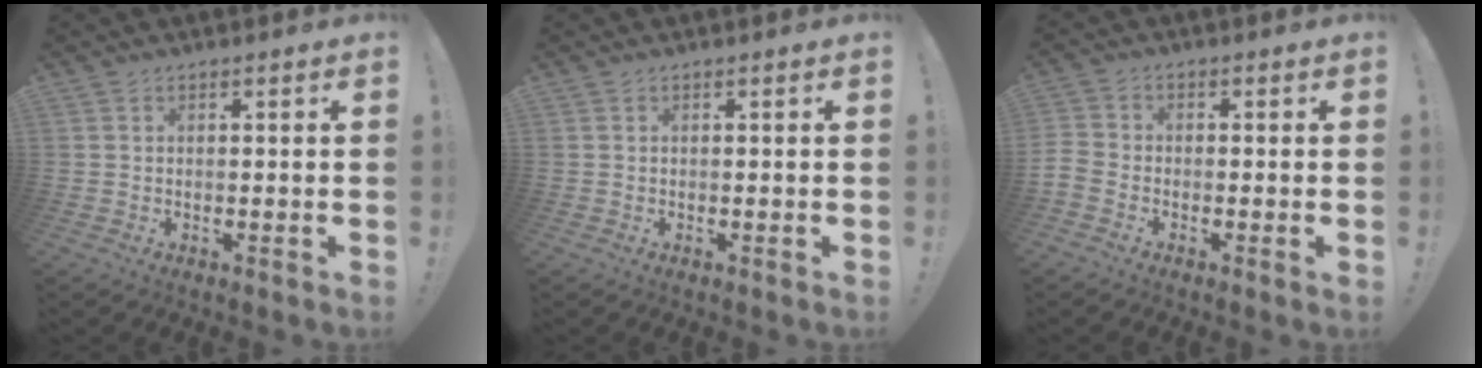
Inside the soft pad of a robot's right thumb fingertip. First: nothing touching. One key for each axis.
{"total": 0.0}
{"total": 3.1, "fx": -1.9, "fy": 1.9, "fz": 1.4, "tx": -0.035, "ty": 0.003, "tz": -0.036}